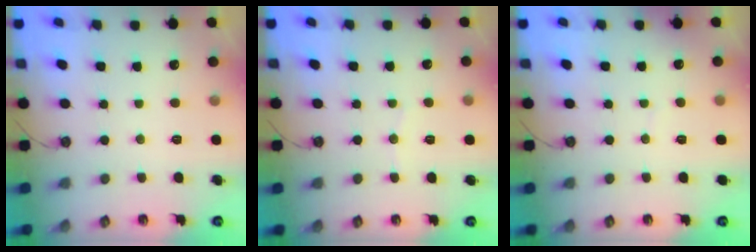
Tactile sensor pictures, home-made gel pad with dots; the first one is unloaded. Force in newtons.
{"total": 3.3, "press": 3.2, "slide": 0.4}
{"total": 1.7, "press": 1.7, "slide": 0.1}